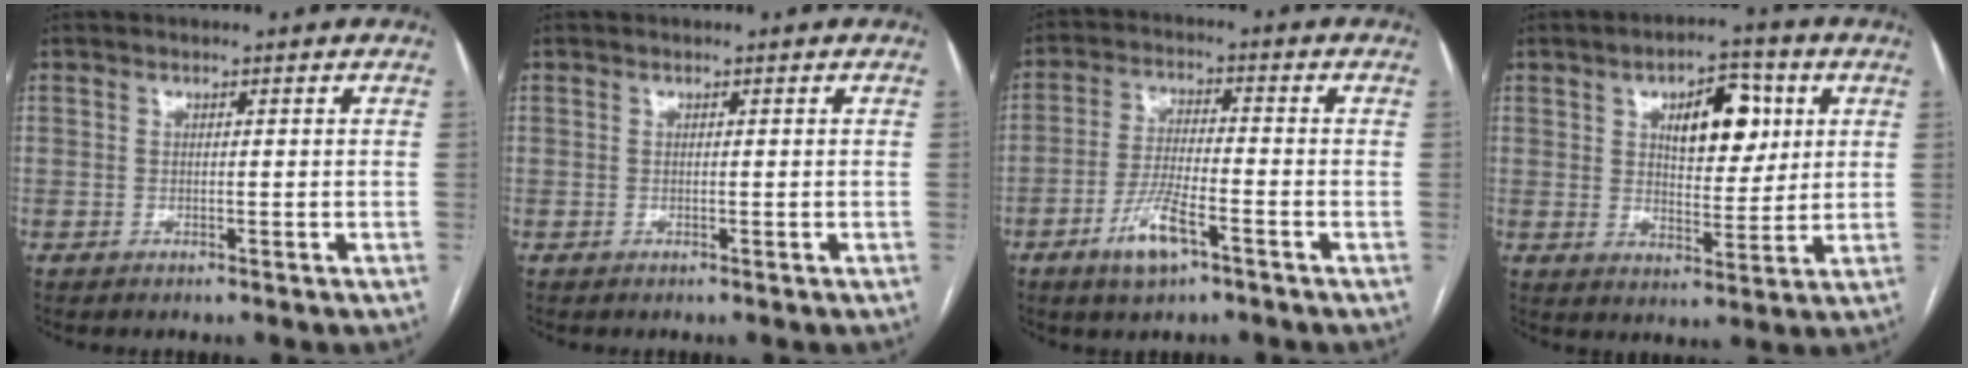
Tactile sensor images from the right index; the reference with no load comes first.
{"total": 0.0}
{"total": 7.4, "force": [-4.1, 1.6, 5.9], "torque": [-0.119, -0.005, -0.074]}
{"total": 10.0, "force": [3.4, 4.4, 8.3], "torque": [-0.118, 0.013, 0.056]}